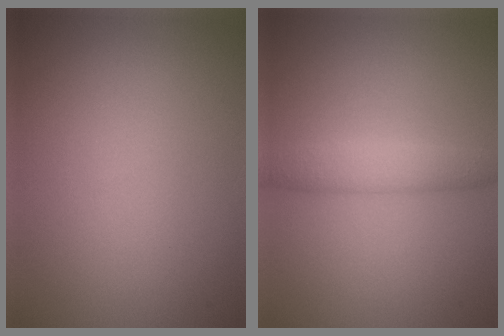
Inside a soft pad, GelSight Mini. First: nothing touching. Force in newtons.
{"total": 2.9, "press": 2.9, "slide": 0.1}